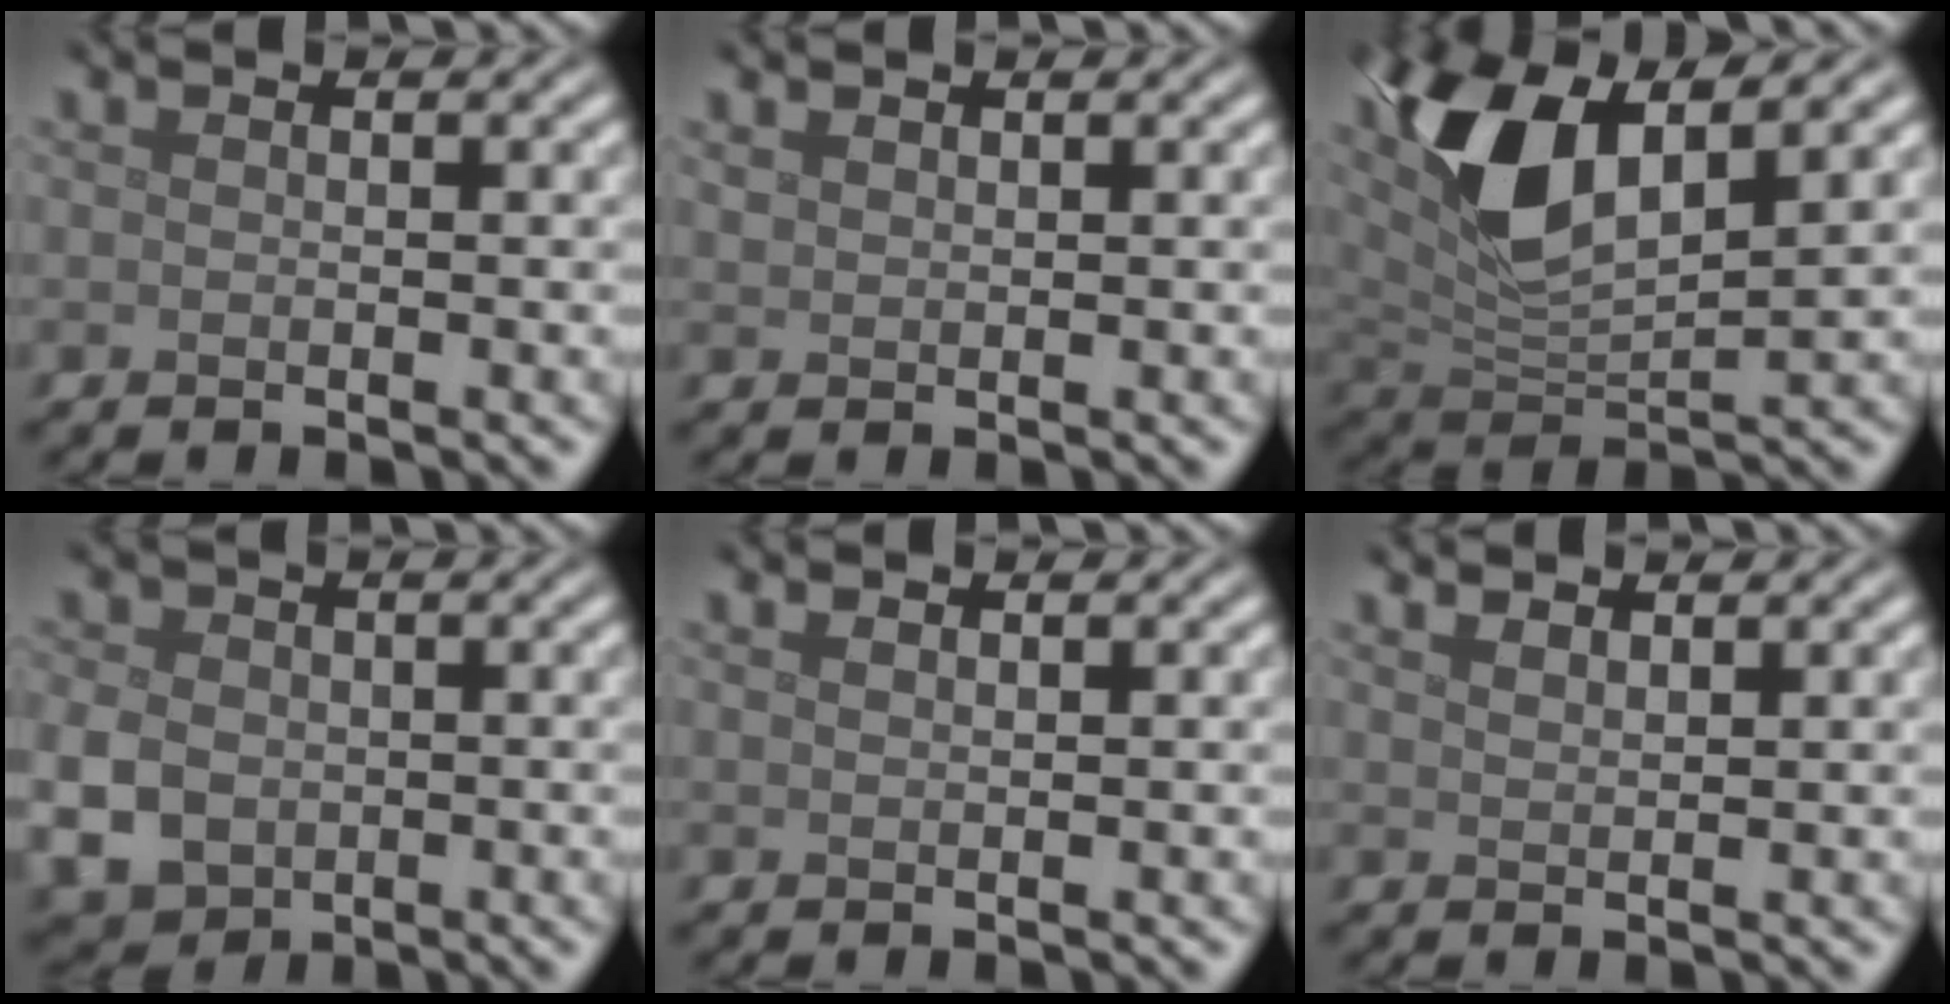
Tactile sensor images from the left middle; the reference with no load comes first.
{"total": 0.9, "force": [0.9, 0.3, 0.2], "torque": [-0.008, 0.000, 0.021]}
{"total": 8.5, "force": [3.8, 3.4, 6.8], "torque": [-0.143, 0.004, 0.069]}
{"total": 4.8, "force": [-0.9, 3.9, 2.7], "torque": [-0.073, -0.009, -0.023]}
{"total": 0.6, "force": [0.5, 0.1, 0.2], "torque": [-0.004, 0.001, 0.009]}
{"total": 1.9, "force": [1.7, 0.4, 0.7], "torque": [-0.003, 0.002, 0.017]}